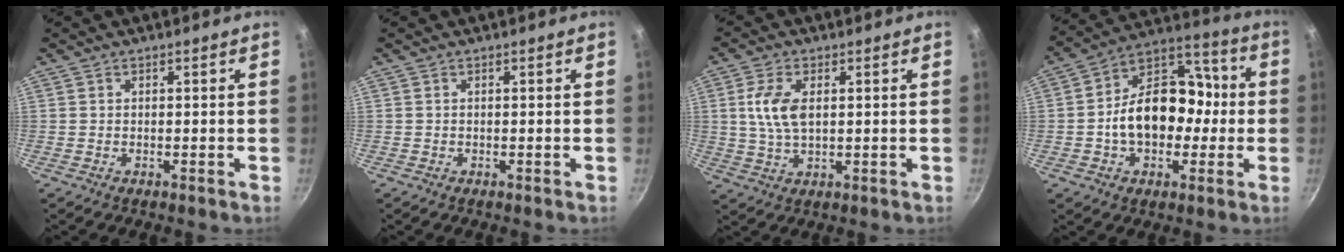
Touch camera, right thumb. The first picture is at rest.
{"total": 0.0}
{"total": 7.6, "force": [1.4, 4.1, 6.3], "torque": [-0.123, 0.001, 0.026]}
{"total": 17.8, "force": [-1.5, 12.9, 12.2], "torque": [-0.152, 0.054, -0.035]}